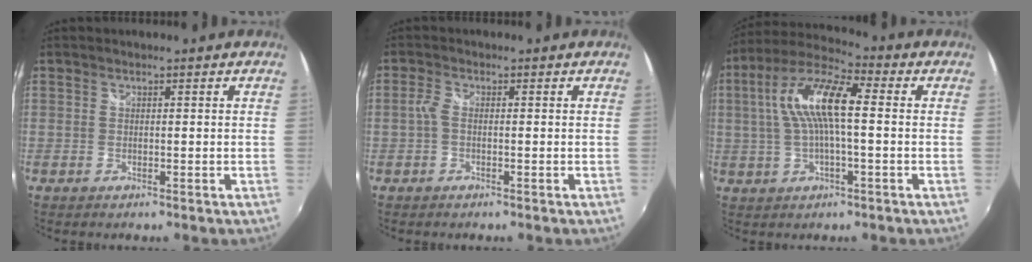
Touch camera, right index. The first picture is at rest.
{"total": 1.8, "force": [-0.4, 0.8, 1.6], "torque": [-0.036, 0.003, -0.010]}
{"total": 12.8, "force": [1.3, 3.9, 12.2], "torque": [-0.236, 0.021, 0.019]}